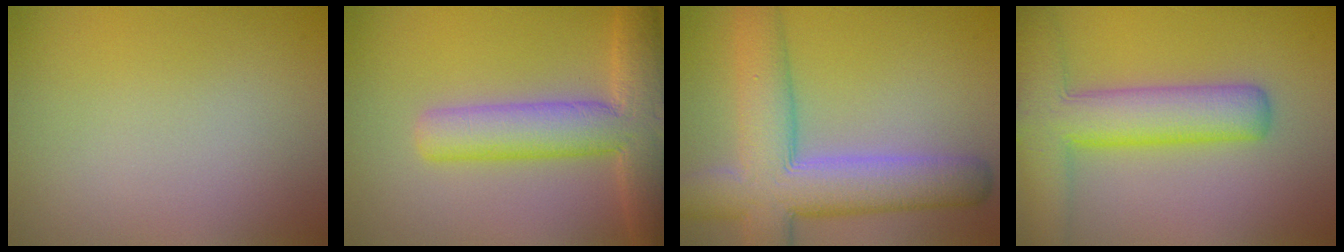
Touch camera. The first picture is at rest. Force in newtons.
{"total": 7.6, "press": 7.6, "slide": 0.5}
{"total": 9.8, "press": 9.8, "slide": 0.8}
{"total": 7.6, "press": 7.6, "slide": 0.3}